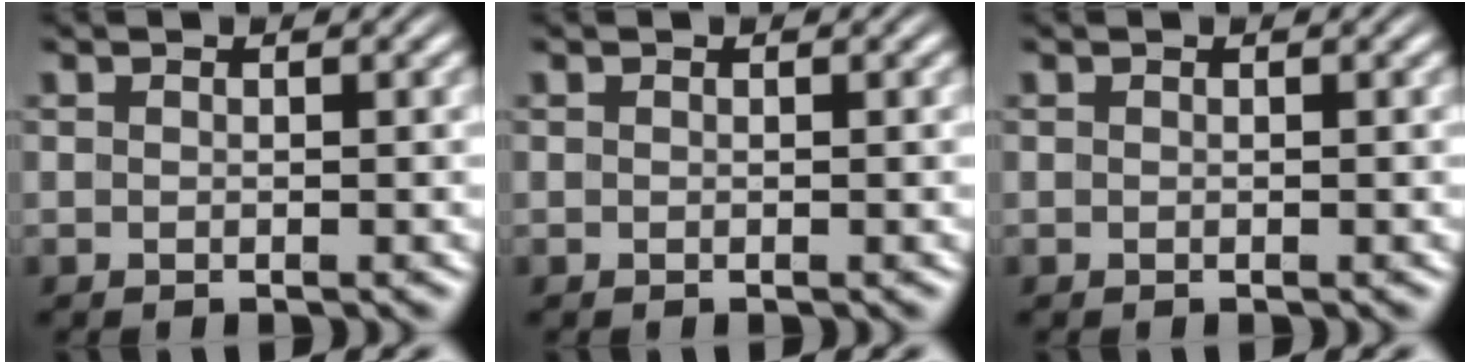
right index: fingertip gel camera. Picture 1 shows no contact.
{"total": 0.0}
{"total": 0.0}